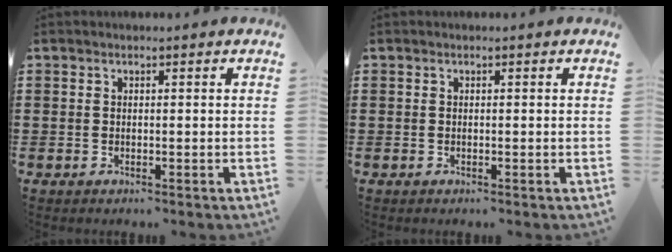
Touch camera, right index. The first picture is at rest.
{"total": 0.0}